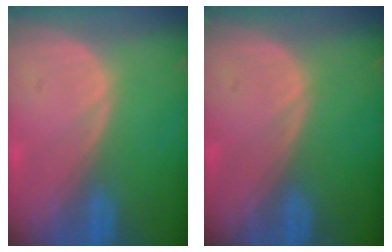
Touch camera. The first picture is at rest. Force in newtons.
{"total": 0.0}